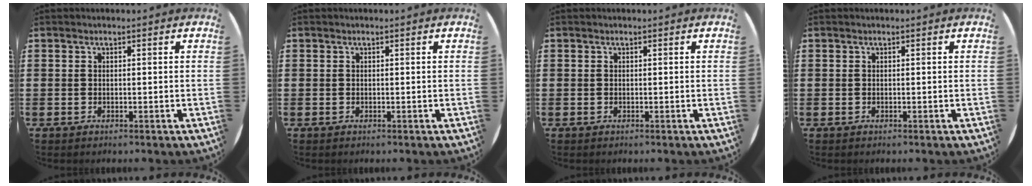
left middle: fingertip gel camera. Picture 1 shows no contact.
{"total": 0.0}
{"total": 0.0}
{"total": 0.0}